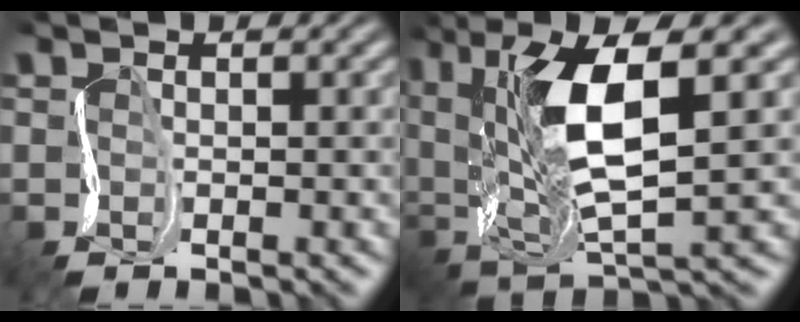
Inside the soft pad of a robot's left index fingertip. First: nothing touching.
{"total": 10.2, "force": [3.2, 3.8, 8.9], "torque": [-0.172, 0.008, 0.057]}